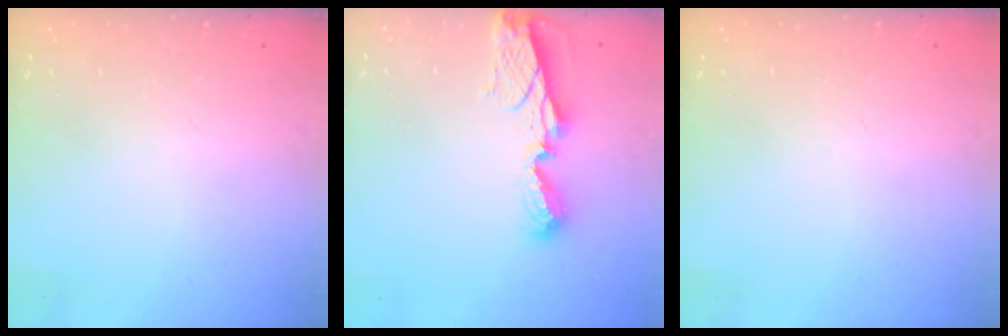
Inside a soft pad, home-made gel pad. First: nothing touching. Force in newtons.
{"total": 8.4, "press": 8.4, "slide": 1.1}
{"total": 0.0}